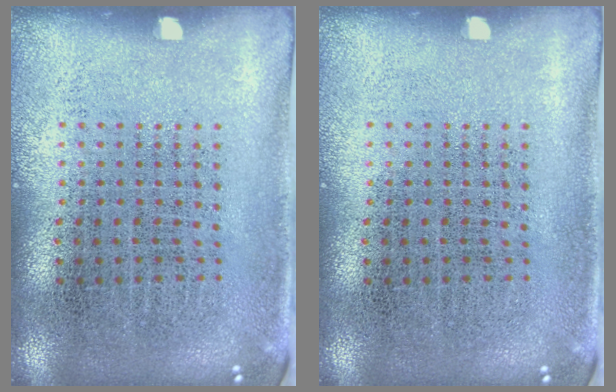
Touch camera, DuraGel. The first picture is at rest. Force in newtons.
{"total": 0.0}